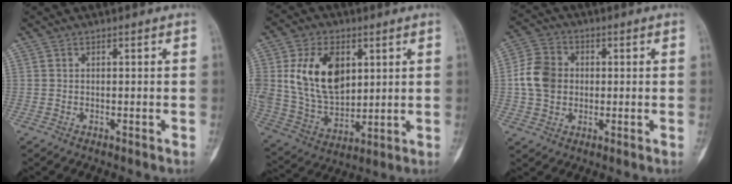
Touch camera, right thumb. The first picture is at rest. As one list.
[{"total": 17.4, "force": [4.7, 11.3, 12.5], "torque": [-0.207, -0.013, 0.103]}, {"total": 8.5, "force": [0.1, 7.0, 4.8], "torque": [-0.078, 0.014, -0.005]}]